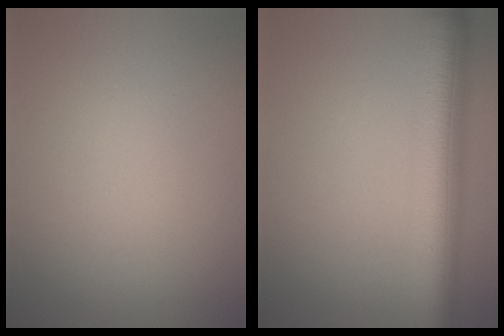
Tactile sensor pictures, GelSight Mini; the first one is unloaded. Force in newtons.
{"total": 7.8, "press": 7.8, "slide": 0.1}